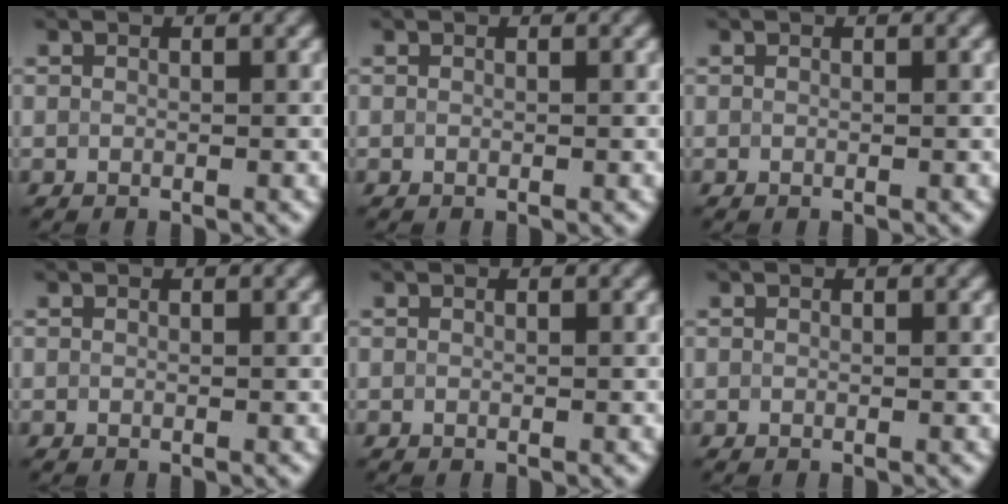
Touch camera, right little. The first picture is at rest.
{"total": 0.0}
{"total": 0.0}
{"total": 0.0}
{"total": 0.0}
{"total": 0.0}